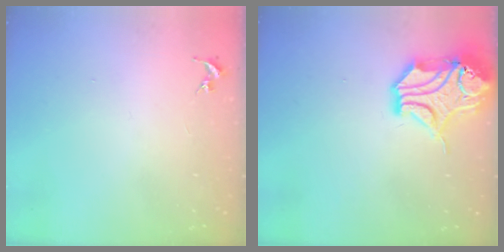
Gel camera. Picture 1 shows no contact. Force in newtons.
{"total": 17.3, "press": 17.2, "slide": 2.1}